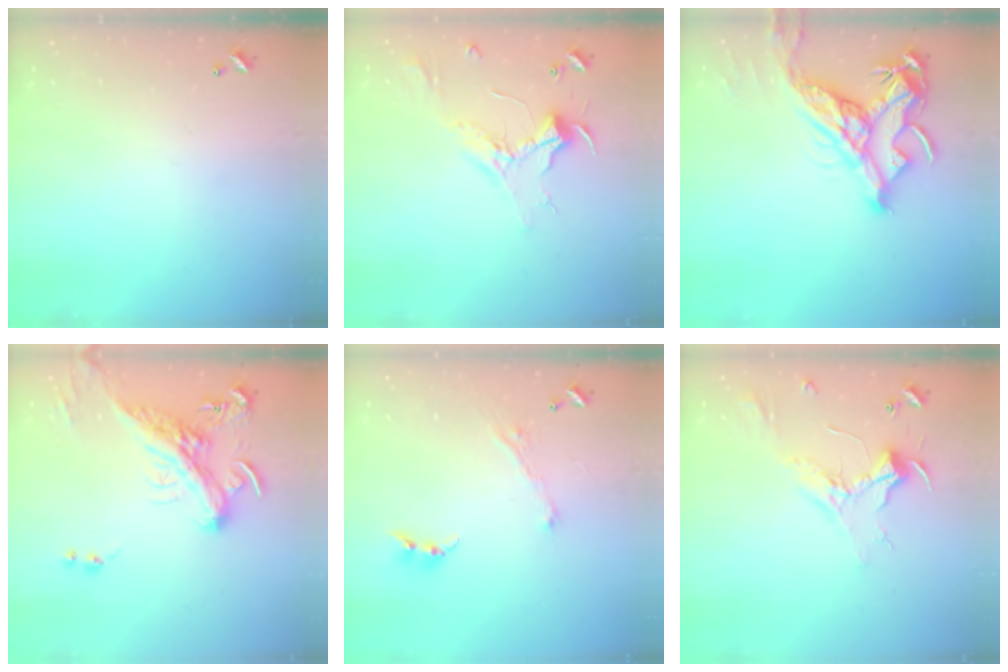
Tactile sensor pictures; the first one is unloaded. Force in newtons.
{"total": 2.4, "press": 2.3, "slide": 0.7}
{"total": 14.7, "press": 14.5, "slide": 2.1}
{"total": 4.8, "press": 4.4, "slide": 1.9}
{"total": 2.8, "press": 2.8, "slide": 0.1}
{"total": 2.4, "press": 2.3, "slide": 0.7}